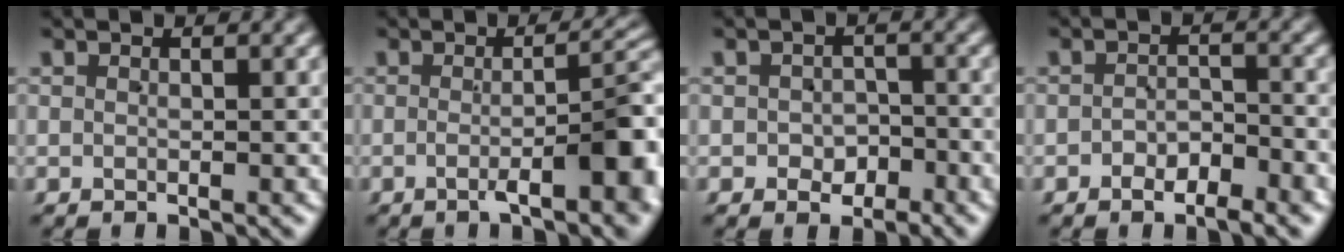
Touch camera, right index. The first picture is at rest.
{"total": 6.9, "force": [-2.2, 1.4, 6.4], "torque": [-0.080, -0.003, -0.033]}
{"total": 2.5, "force": [-1.4, 2.0, 0.4], "torque": [0.014, -0.002, -0.024]}
{"total": 2.5, "force": [-2.0, 1.0, 1.1], "torque": [-0.010, 0.000, -0.038]}